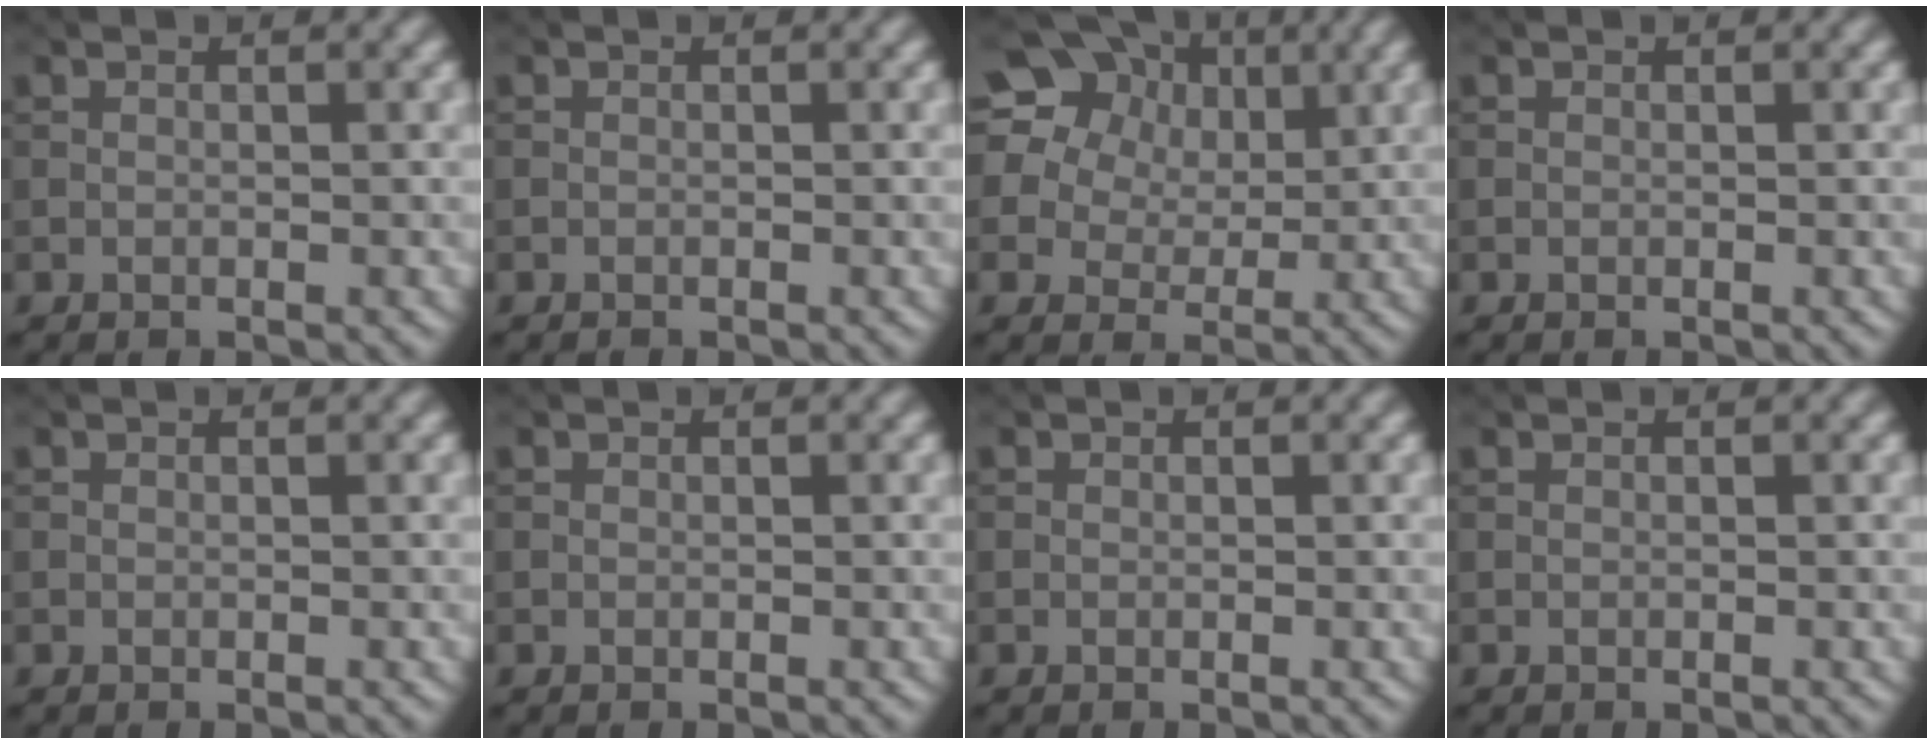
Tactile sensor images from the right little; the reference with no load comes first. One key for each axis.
{"total": 0.0}
{"total": 22.3, "fx": 11.1, "fy": 16.8, "fz": 9.5, "tx": -0.245, "ty": 0.070, "tz": 0.171}
{"total": 0.0}
{"total": 0.0}
{"total": 0.0}
{"total": 0.0}
{"total": 0.0}